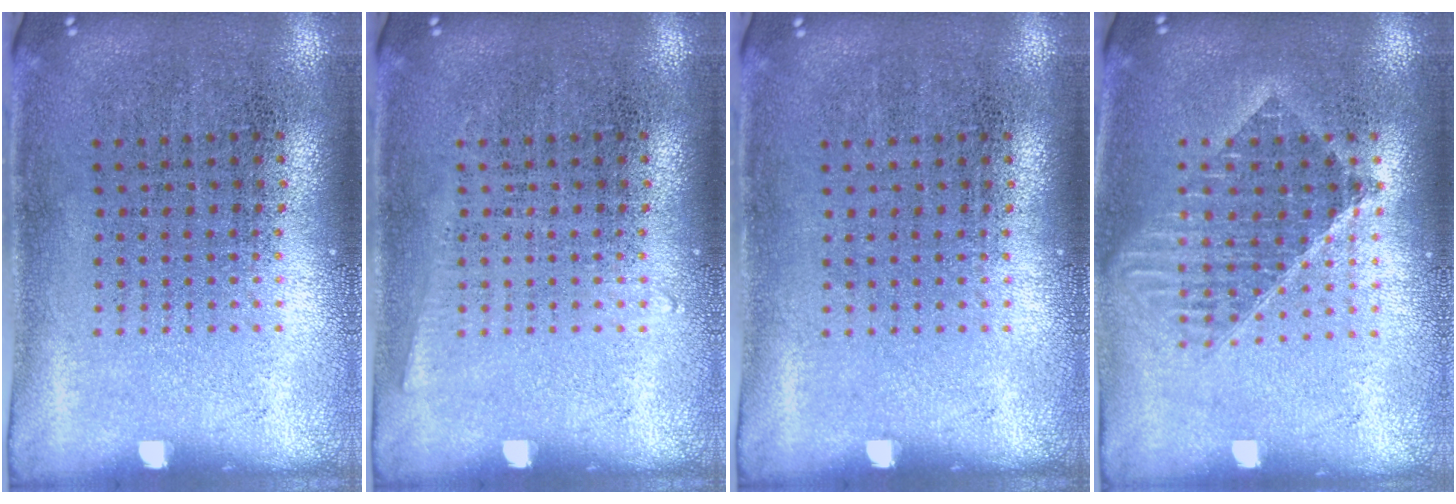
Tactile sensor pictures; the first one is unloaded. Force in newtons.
{"total": 0.7, "press": 0.7, "slide": 0.0}
{"total": 0.0}
{"total": 1.5, "press": 1.3, "slide": 0.8}